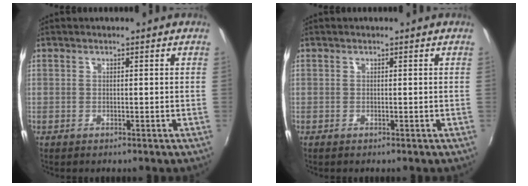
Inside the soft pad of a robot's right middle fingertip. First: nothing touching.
{"total": 0.0}